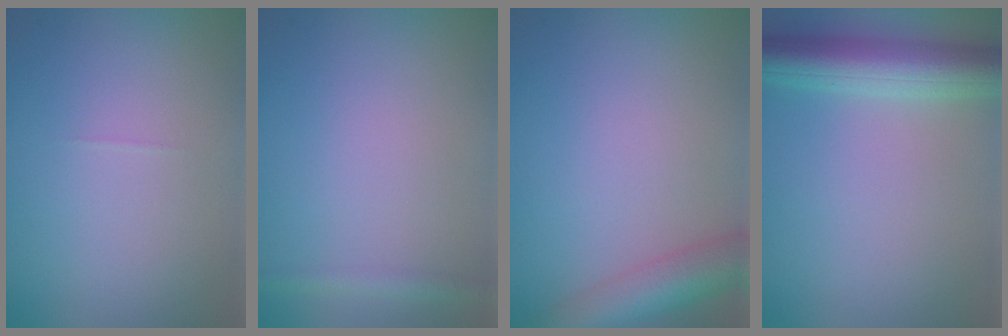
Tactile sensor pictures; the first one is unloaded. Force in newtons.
{"total": 1.3, "press": 1.3, "slide": 0.1}
{"total": 5.1, "press": 5.1, "slide": 0.2}
{"total": 5.7, "press": 5.7, "slide": 0.2}